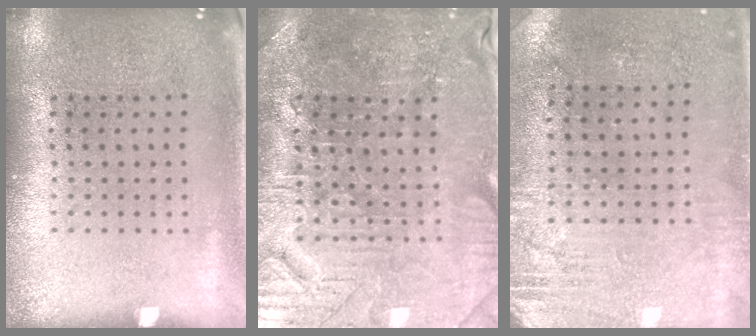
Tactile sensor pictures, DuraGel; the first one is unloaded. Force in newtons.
{"total": 3.6, "press": 3.6, "slide": 0.4}
{"total": 2.8, "press": 2.5, "slide": 1.4}